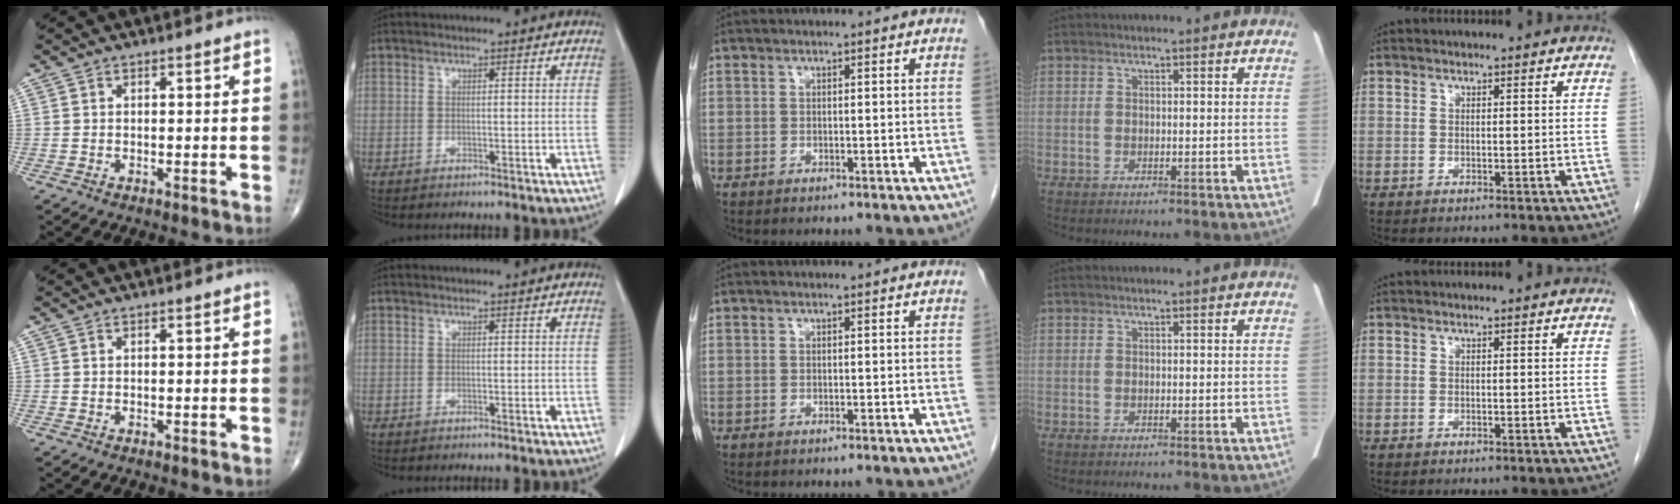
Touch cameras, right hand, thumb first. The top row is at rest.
{}